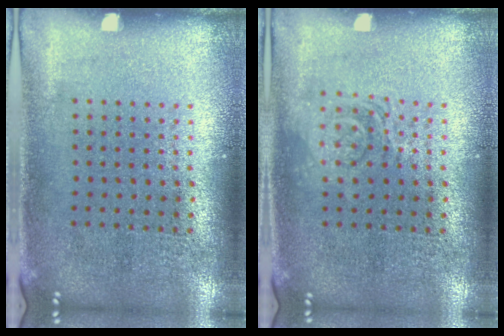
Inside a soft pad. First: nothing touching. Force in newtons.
{"total": 2.0, "press": 2.0, "slide": 0.3}